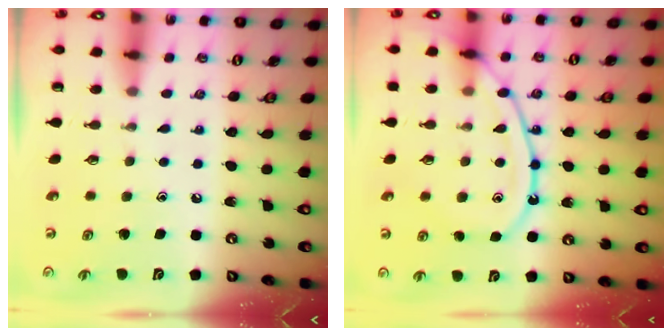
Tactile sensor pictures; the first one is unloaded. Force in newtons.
{"total": 11.9, "press": 11.9, "slide": 1.4}